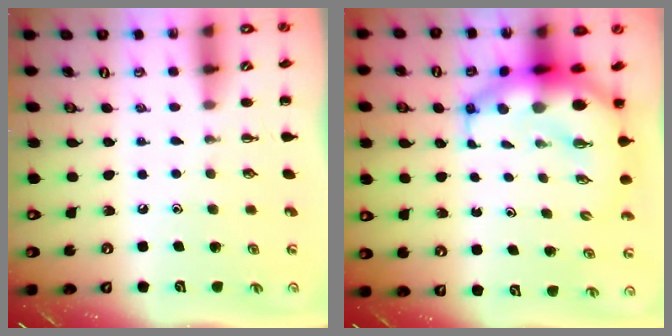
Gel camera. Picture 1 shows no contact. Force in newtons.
{"total": 11.0, "press": 10.6, "slide": 2.8}